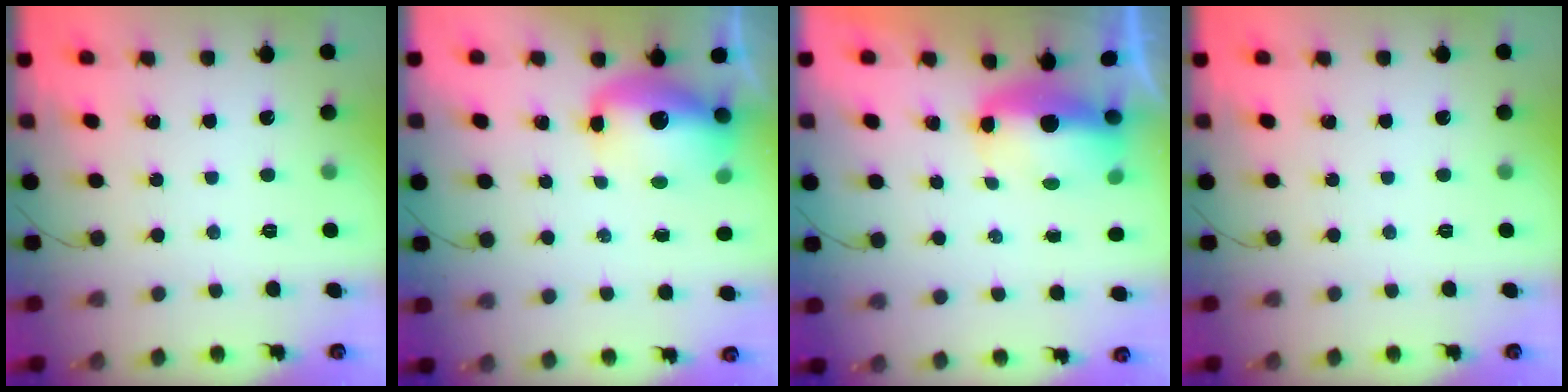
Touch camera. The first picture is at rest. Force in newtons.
{"total": 12.3, "press": 11.9, "slide": 2.7}
{"total": 6.4, "press": 6.4, "slide": 0.6}
{"total": 0.0}